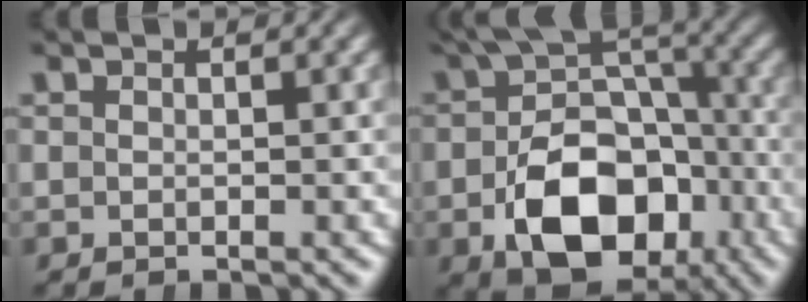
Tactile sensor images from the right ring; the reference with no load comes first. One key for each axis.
{"total": 12.0, "fx": -3.0, "fy": 7.6, "fz": 8.9, "tx": -0.144, "ty": -0.020, "tz": -0.038}